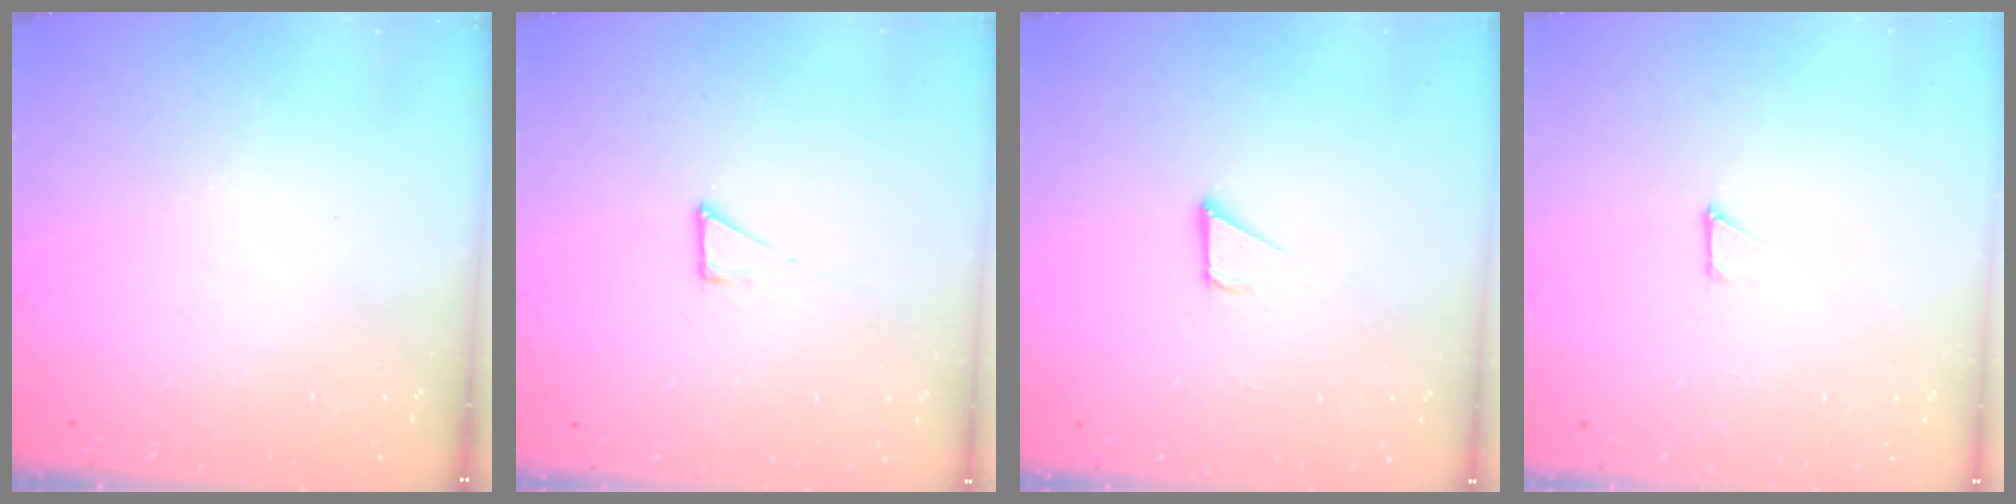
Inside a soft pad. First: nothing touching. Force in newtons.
{"total": 5.1, "press": 5.0, "slide": 0.4}
{"total": 3.2, "press": 3.2, "slide": 0.1}
{"total": 1.3, "press": 1.3, "slide": 0.0}